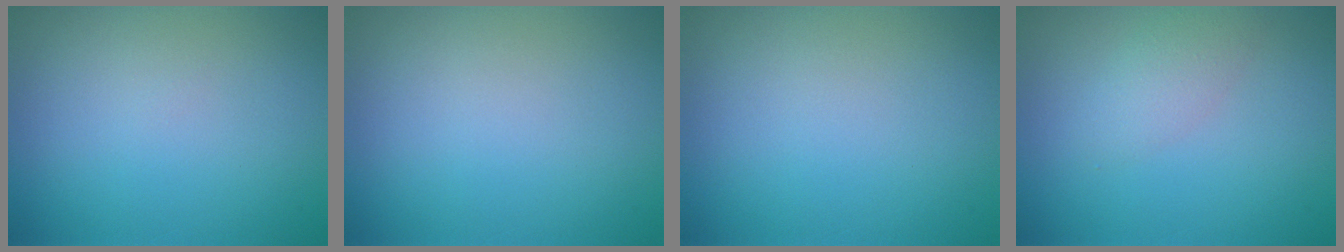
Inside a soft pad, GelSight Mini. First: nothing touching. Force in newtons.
{"total": 0.0}
{"total": 0.0}
{"total": 2.0, "press": 2.0, "slide": 0.1}